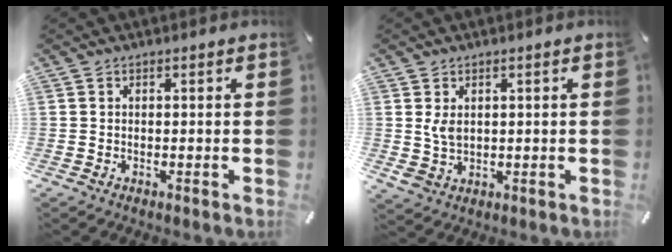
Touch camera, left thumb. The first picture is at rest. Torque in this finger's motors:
{"motor_torque": [0.53, 0.53, 0.55, -0.07, 0.04]}